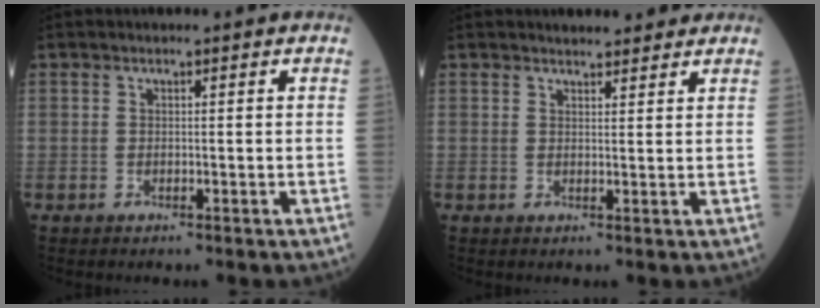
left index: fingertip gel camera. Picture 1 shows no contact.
{"total": 4.5, "force": [4.1, 1.2, 1.4], "torque": [-0.018, 0.013, 0.052]}